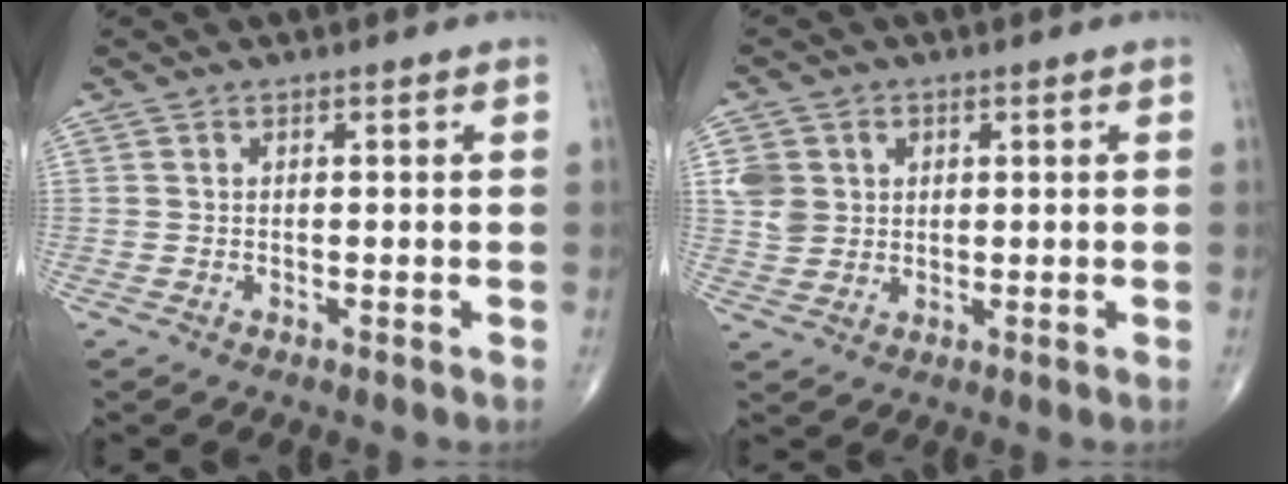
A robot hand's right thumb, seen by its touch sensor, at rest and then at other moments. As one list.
[{"total": 6.1, "force": [1.5, 5.2, 2.7], "torque": [-0.035, -0.001, 0.035]}]